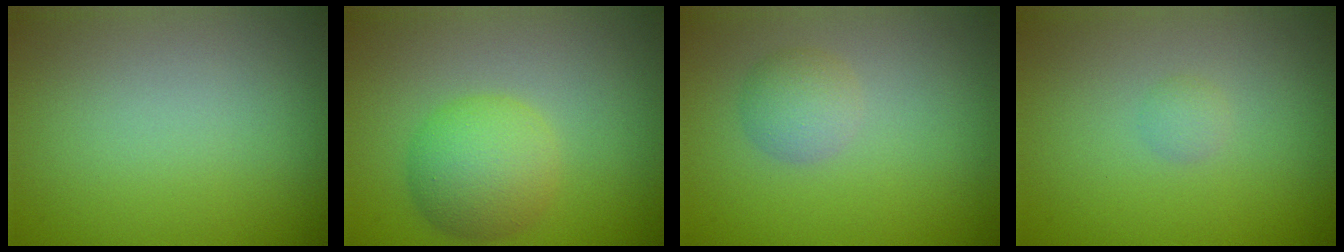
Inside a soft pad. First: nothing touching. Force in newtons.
{"total": 4.6, "press": 4.6, "slide": 0.1}
{"total": 2.0, "press": 2.0, "slide": 0.0}
{"total": 0.7, "press": 0.7, "slide": 0.0}